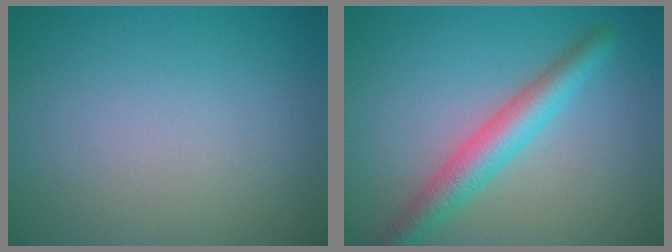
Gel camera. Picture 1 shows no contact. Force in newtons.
{"total": 4.5, "press": 4.5, "slide": 0.1}